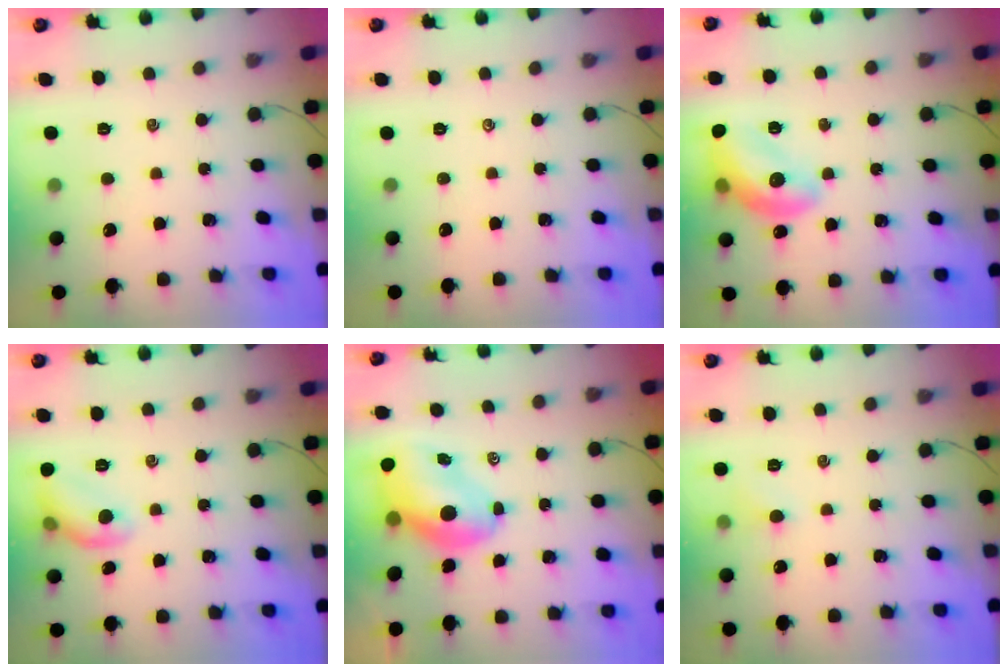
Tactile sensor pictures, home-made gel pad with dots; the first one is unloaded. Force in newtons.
{"total": 0.0}
{"total": 14.8, "press": 14.7, "slide": 2.0}
{"total": 8.4, "press": 8.3, "slide": 1.4}
{"total": 9.2, "press": 8.9, "slide": 2.6}
{"total": 3.8, "press": 3.6, "slide": 1.2}